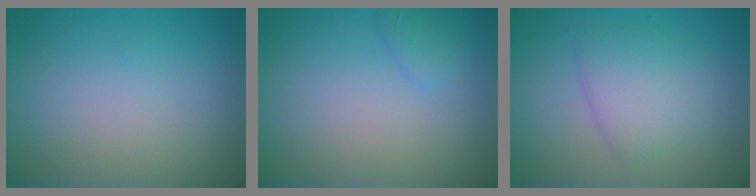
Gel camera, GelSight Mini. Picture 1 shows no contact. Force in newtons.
{"total": 1.1, "press": 1.1, "slide": 0.0}
{"total": 3.2, "press": 3.2, "slide": 0.1}